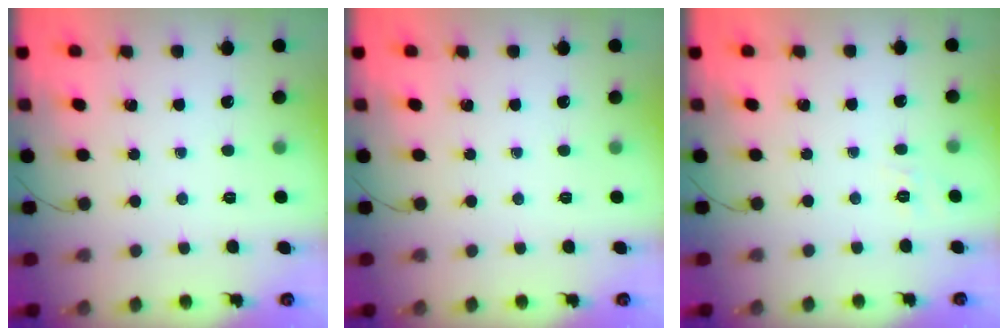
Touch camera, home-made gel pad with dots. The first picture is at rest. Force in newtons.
{"total": 0.0}
{"total": 1.9, "press": 1.3, "slide": 1.4}